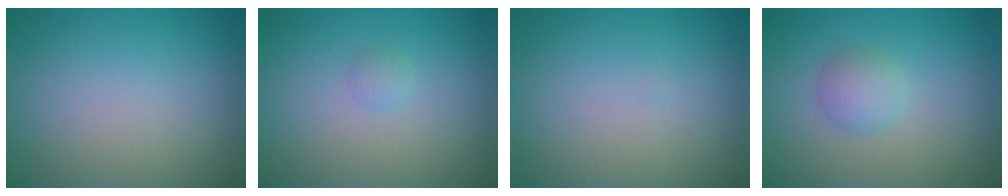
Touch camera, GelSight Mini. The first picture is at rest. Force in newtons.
{"total": 0.7, "press": 0.7, "slide": 0.1}
{"total": 0.0}
{"total": 2.1, "press": 2.1, "slide": 0.1}